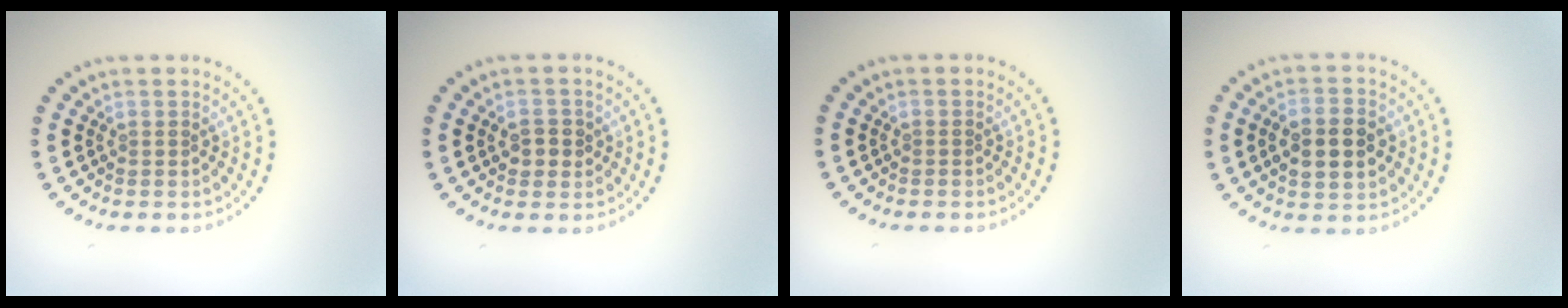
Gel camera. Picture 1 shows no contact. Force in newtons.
{"total": 2.0, "press": 2.0, "slide": 0.4}
{"total": 0.0}
{"total": 4.6, "press": 4.6, "slide": 0.3}